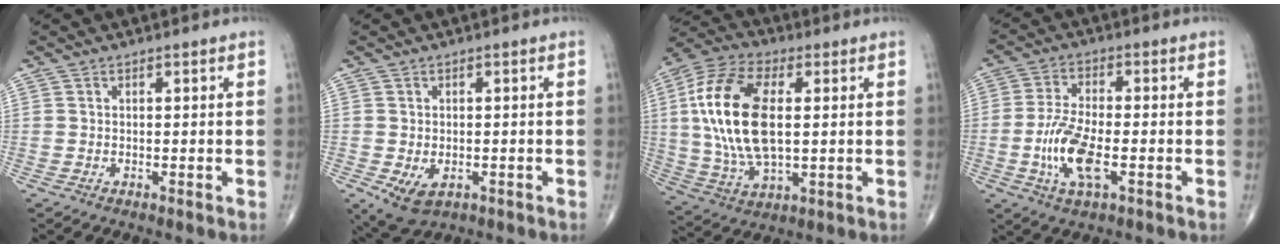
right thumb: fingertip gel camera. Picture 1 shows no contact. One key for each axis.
{"total": 5.6, "fx": -1.9, "fy": 3.6, "fz": 4.0, "tx": -0.066, "ty": -0.004, "tz": -0.021}
{"total": 19.8, "fx": 2.4, "fy": 9.9, "fz": 17.0, "tx": -0.353, "ty": 0.001, "tz": 0.042}
{"total": 10.2, "fx": -2.8, "fy": 4.0, "fz": 8.9, "tx": -0.186, "ty": 0.006, "tz": -0.054}